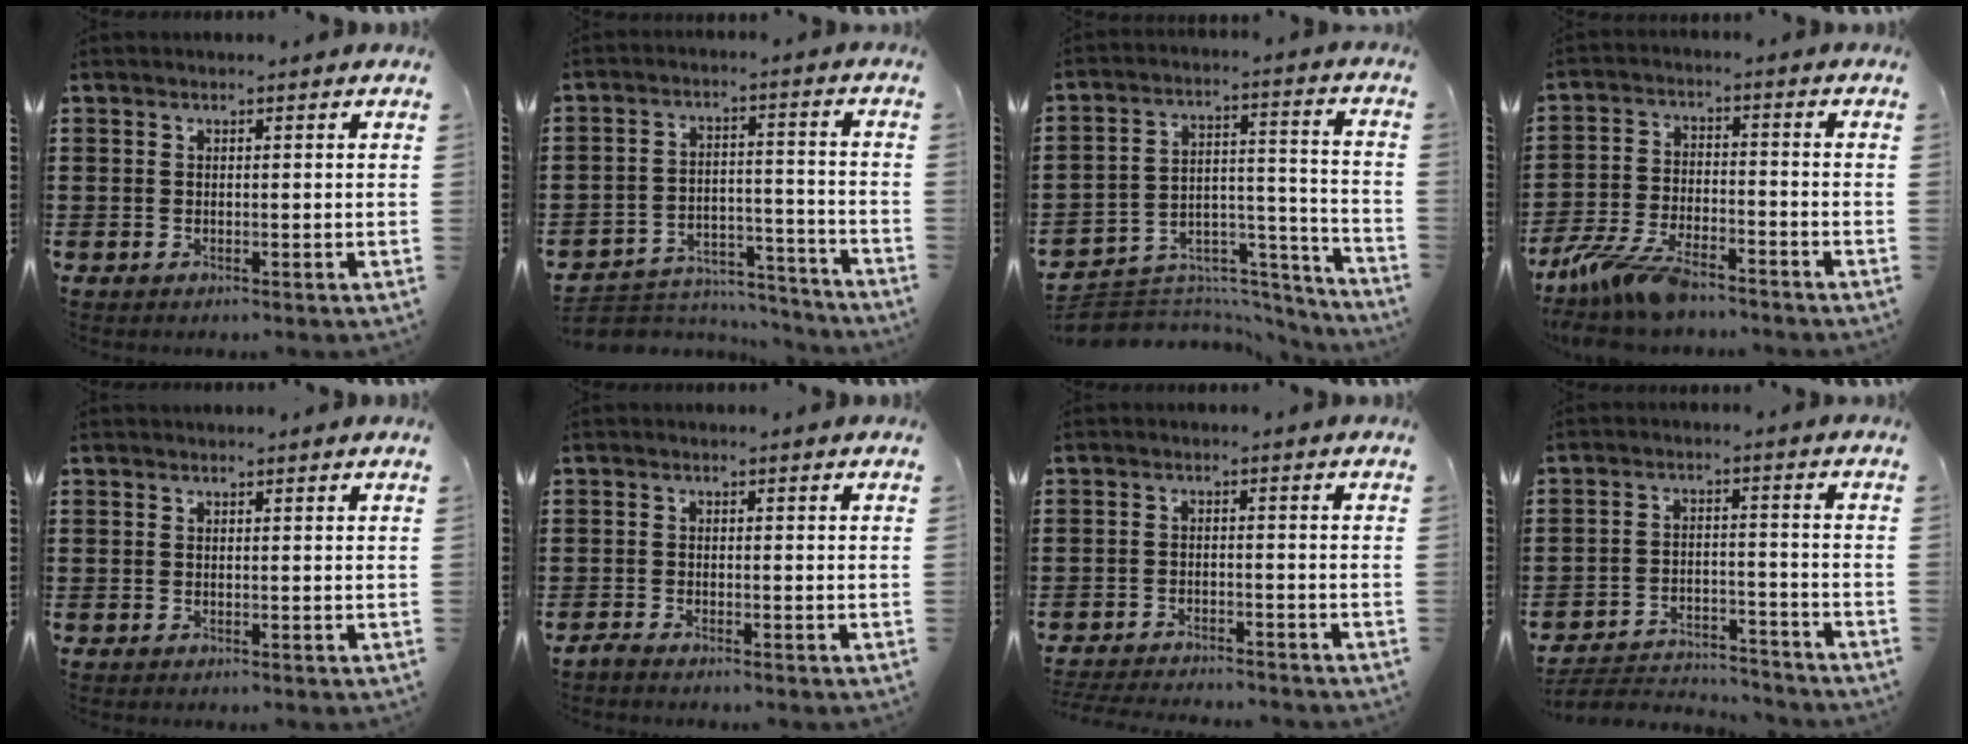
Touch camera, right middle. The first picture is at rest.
{"total": 5.1, "force": [-5.0, 1.4, 0.1], "torque": [-0.004, 0.013, -0.103]}
{"total": 5.8, "force": [-5.1, 2.7, 0.5], "torque": [-0.008, 0.009, -0.097]}
{"total": 8.5, "force": [-7.0, 2.0, 4.4], "torque": [-0.109, 0.001, -0.138]}
{"total": 0.0}
{"total": 1.0, "force": [-1.0, 0.1, 0.3], "torque": [-0.008, -0.002, -0.019]}
{"total": 3.0, "force": [-3.0, 0.1, 0.2], "torque": [-0.013, -0.003, -0.066]}
{"total": 3.9, "force": [-3.8, 0.9, 0.6], "torque": [-0.023, 0.004, -0.083]}